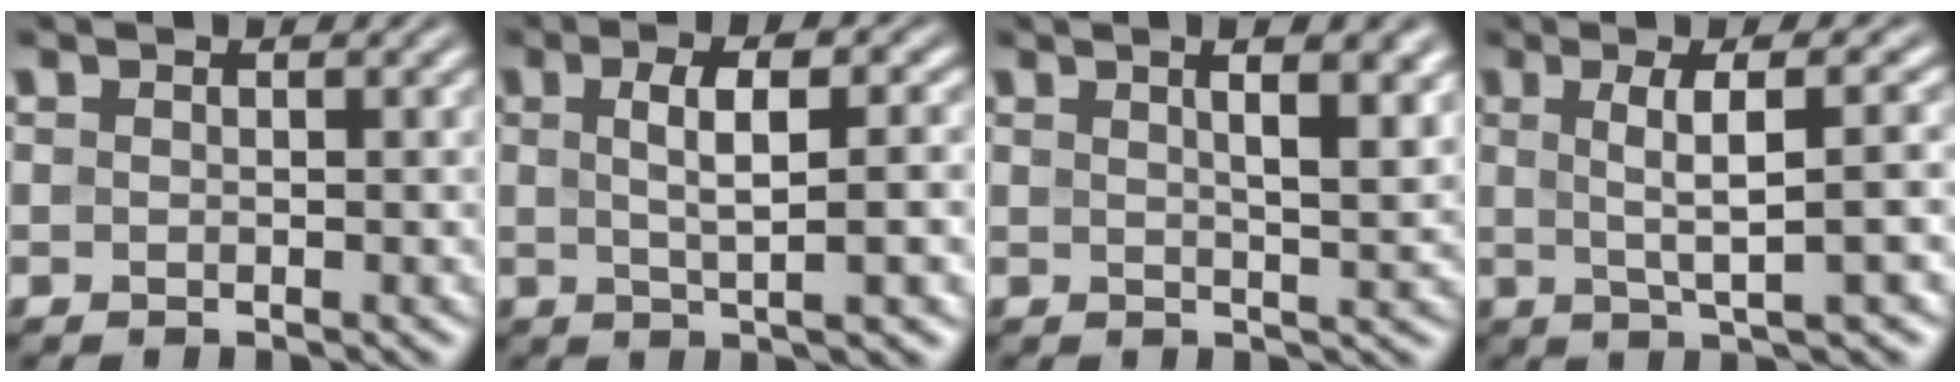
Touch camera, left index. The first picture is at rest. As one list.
[{"total": 6.0, "force": [0.5, 1.5, 5.7], "torque": [-0.076, 0.010, 0.007]}, {"total": 7.0, "force": [3.1, 2.5, 5.8], "torque": [-0.042, 0.024, 0.021]}, {"total": 6.5, "force": [1.0, 1.5, 6.3], "torque": [-0.083, 0.015, 0.014]}]